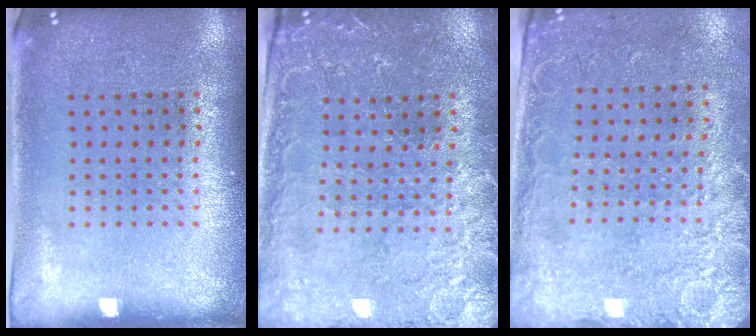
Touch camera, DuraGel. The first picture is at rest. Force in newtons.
{"total": 1.0, "press": 0.9, "slide": 0.3}
{"total": 2.5, "press": 2.0, "slide": 1.5}